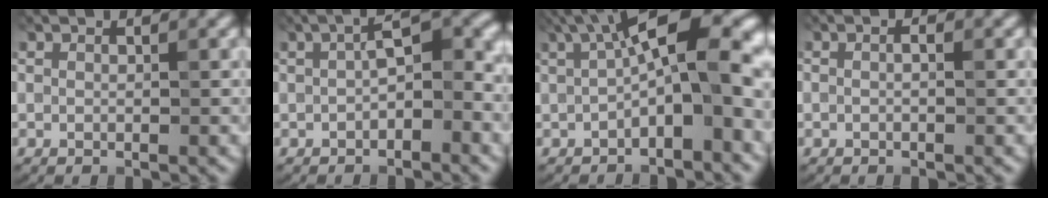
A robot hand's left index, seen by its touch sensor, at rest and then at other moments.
{"total": 4.9, "force": [-0.1, 1.9, 4.5], "torque": [-0.064, 0.017, -0.009]}
{"total": 10.3, "force": [1.2, 3.4, 9.6], "torque": [-0.134, 0.024, 0.008]}
{"total": 0.5, "force": [-0.1, 0.0, 0.5], "torque": [-0.017, 0.002, -0.002]}